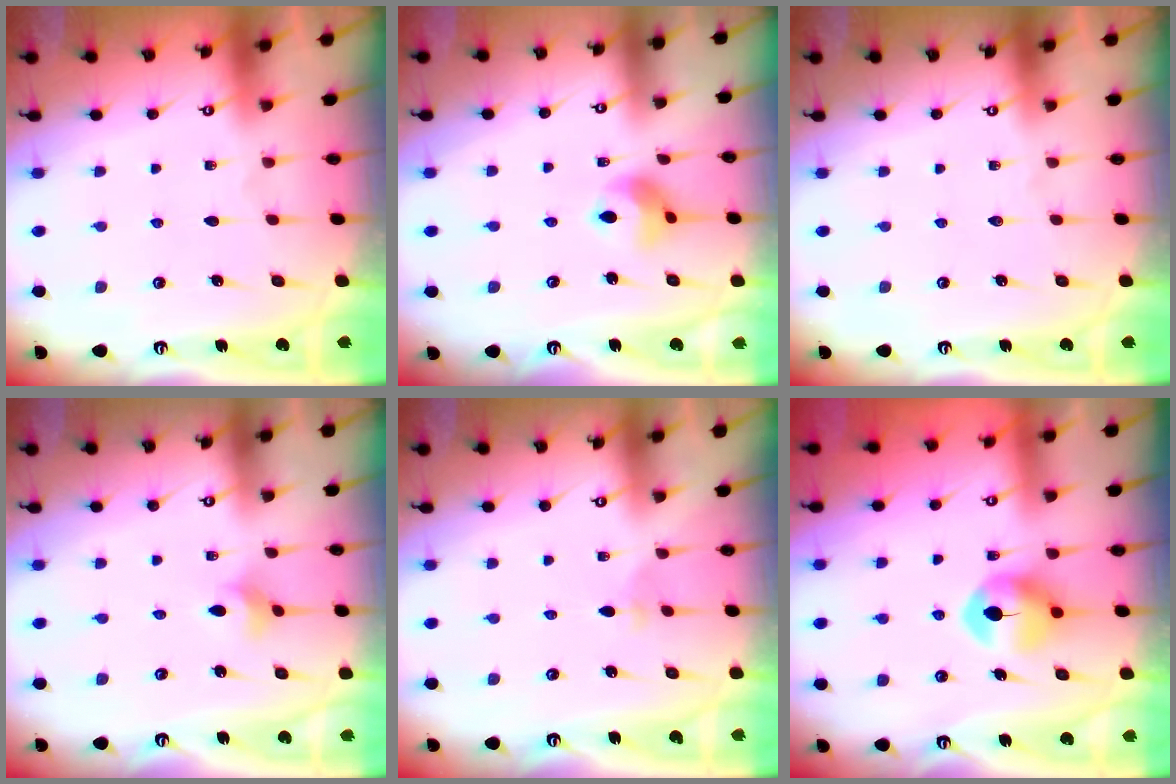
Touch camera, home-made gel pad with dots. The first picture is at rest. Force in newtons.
{"total": 7.8, "press": 7.7, "slide": 1.0}
{"total": 0.0}
{"total": 2.7, "press": 2.6, "slide": 0.6}
{"total": 2.0, "press": 1.9, "slide": 0.5}
{"total": 9.0, "press": 8.9, "slide": 0.8}